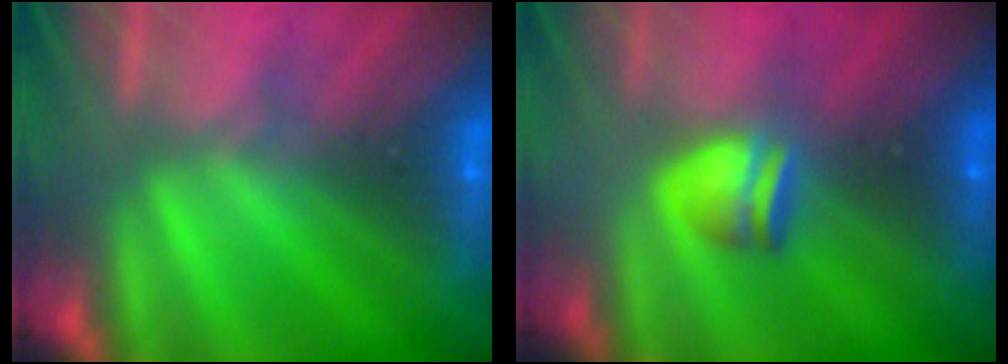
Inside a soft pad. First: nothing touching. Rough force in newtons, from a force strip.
{"total": 2.3}